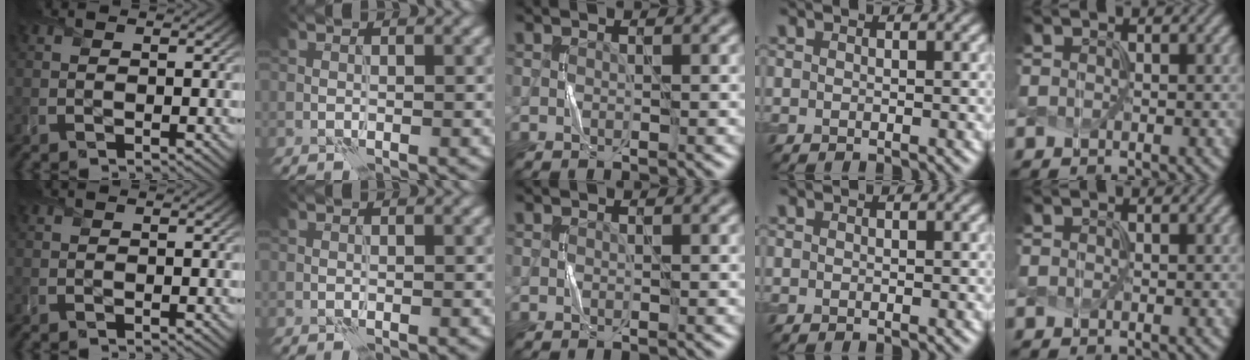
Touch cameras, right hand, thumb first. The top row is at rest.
{"little": {"total": 0.5, "force": [0.0, -0.2, -0.5], "torque": [0.006, 0.000, 0.005]}}